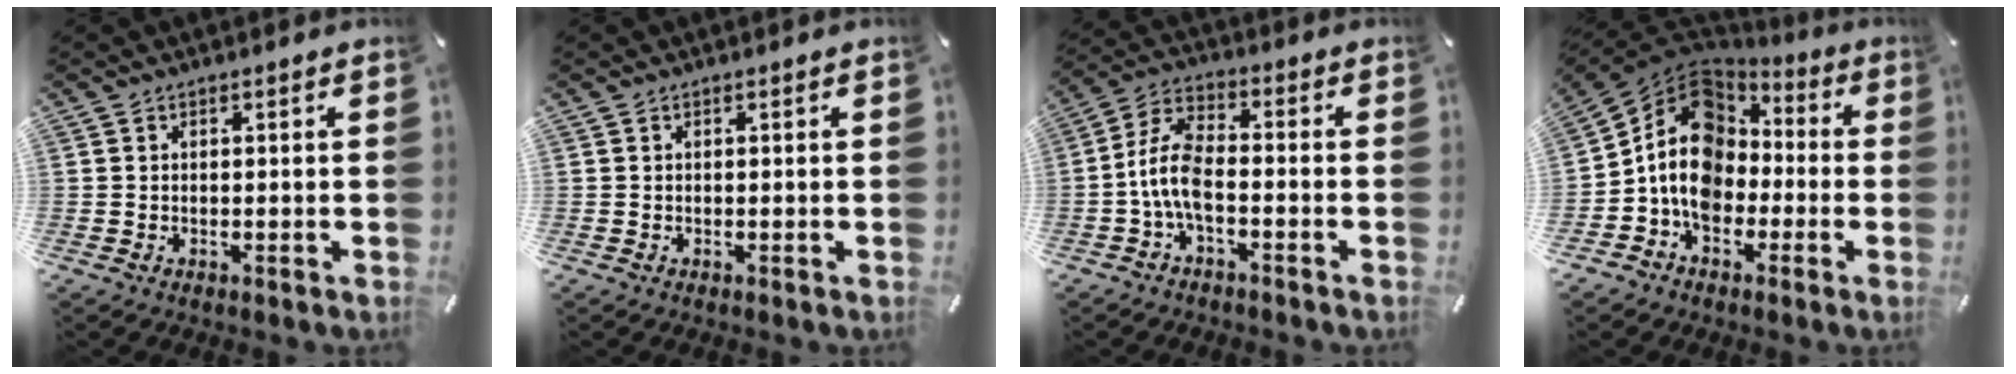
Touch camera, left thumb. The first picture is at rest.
{"total": 0.0}
{"total": 8.5, "force": [-2.8, 3.9, 7.0], "torque": [-0.156, 0.001, -0.053]}
{"total": 14.4, "force": [-1.5, 11.9, 7.9], "torque": [-0.161, 0.018, -0.027]}